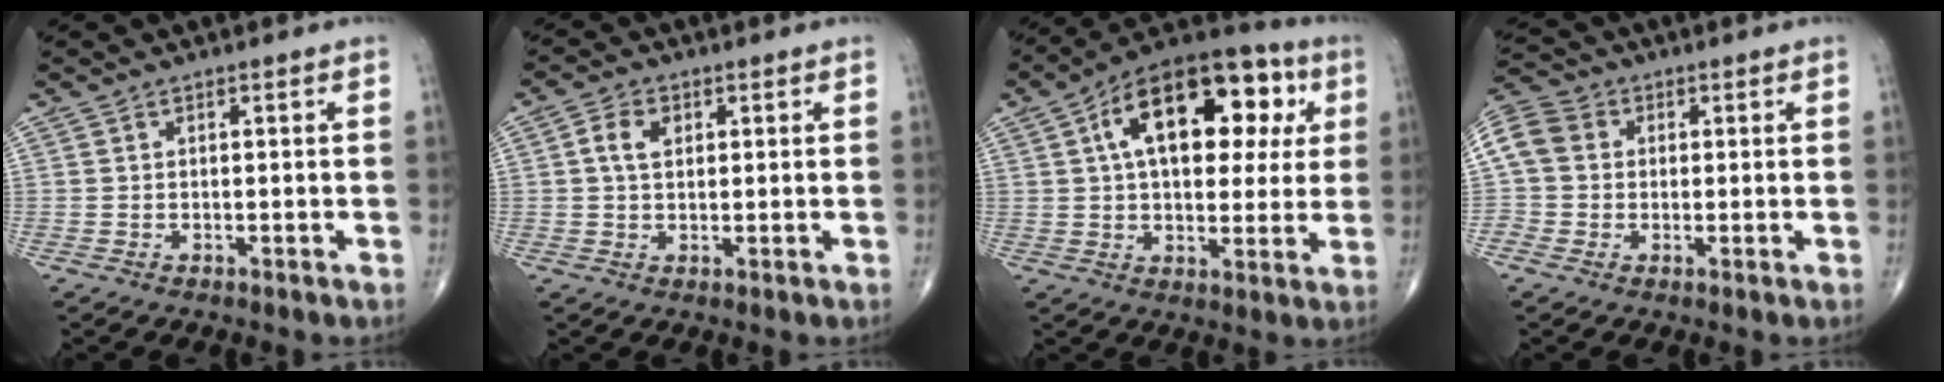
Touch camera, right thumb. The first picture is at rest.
{"total": 3.9, "force": [1.0, 2.8, 2.6], "torque": [-0.047, 0.004, 0.015]}
{"total": 22.0, "force": [6.2, 12.0, 17.4], "torque": [-0.226, 0.023, 0.083]}
{"total": 11.1, "force": [1.7, 9.9, 4.8], "torque": [-0.109, 0.034, 0.025]}